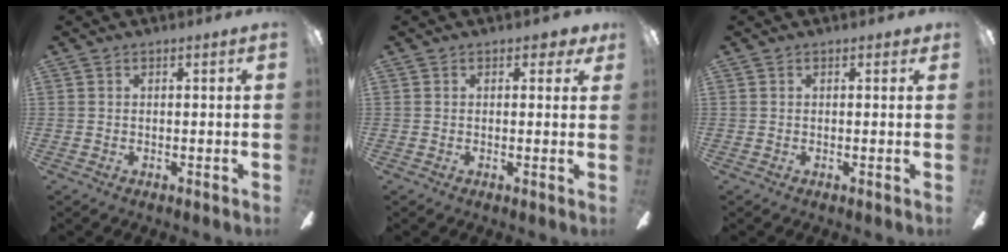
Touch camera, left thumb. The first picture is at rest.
{"total": 2.3, "force": [1.2, 1.4, 1.4], "torque": [-0.005, -0.003, 0.015]}
{"total": 0.7, "force": [0.4, 0.5, 0.4], "torque": [-0.008, 0.002, 0.007]}